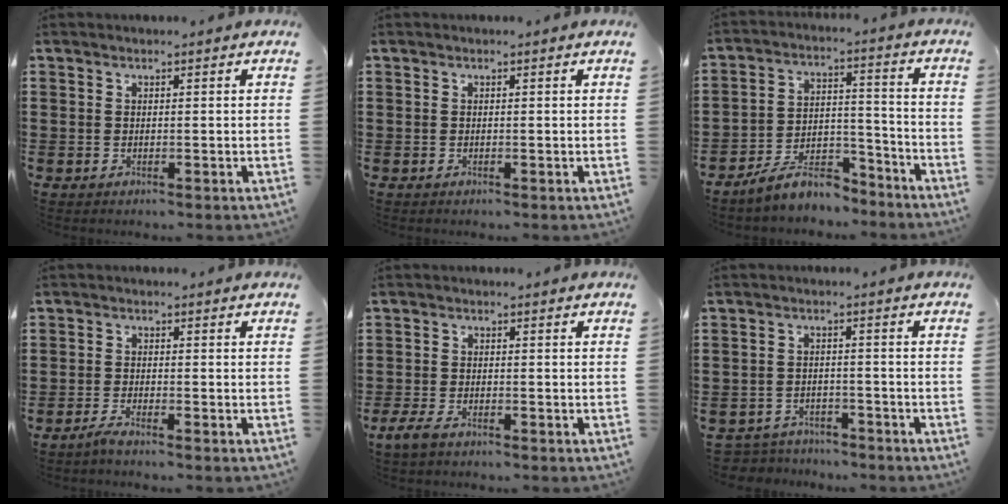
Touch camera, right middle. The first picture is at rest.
{"total": 0.0}
{"total": 7.9, "force": [-7.0, 2.5, 2.7], "torque": [-0.056, 0.017, -0.134]}
{"total": 1.8, "force": [-1.5, -0.1, 1.1], "torque": [-0.026, -0.003, -0.029]}
{"total": 2.5, "force": [-1.7, 0.8, 1.7], "torque": [-0.053, -0.005, -0.039]}
{"total": 3.3, "force": [-3.2, 0.5, -0.2], "torque": [-0.005, -0.002, -0.070]}